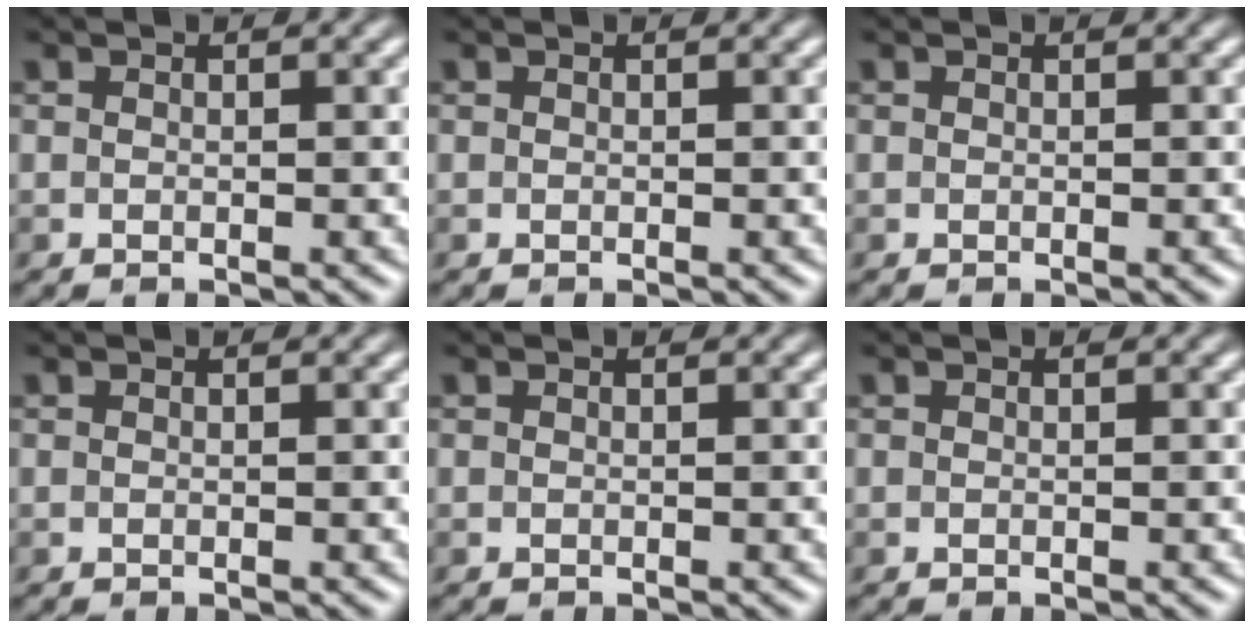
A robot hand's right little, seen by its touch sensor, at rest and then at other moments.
{"total": 0.0}
{"total": 0.0}
{"total": 0.0}
{"total": 0.0}
{"total": 0.0}